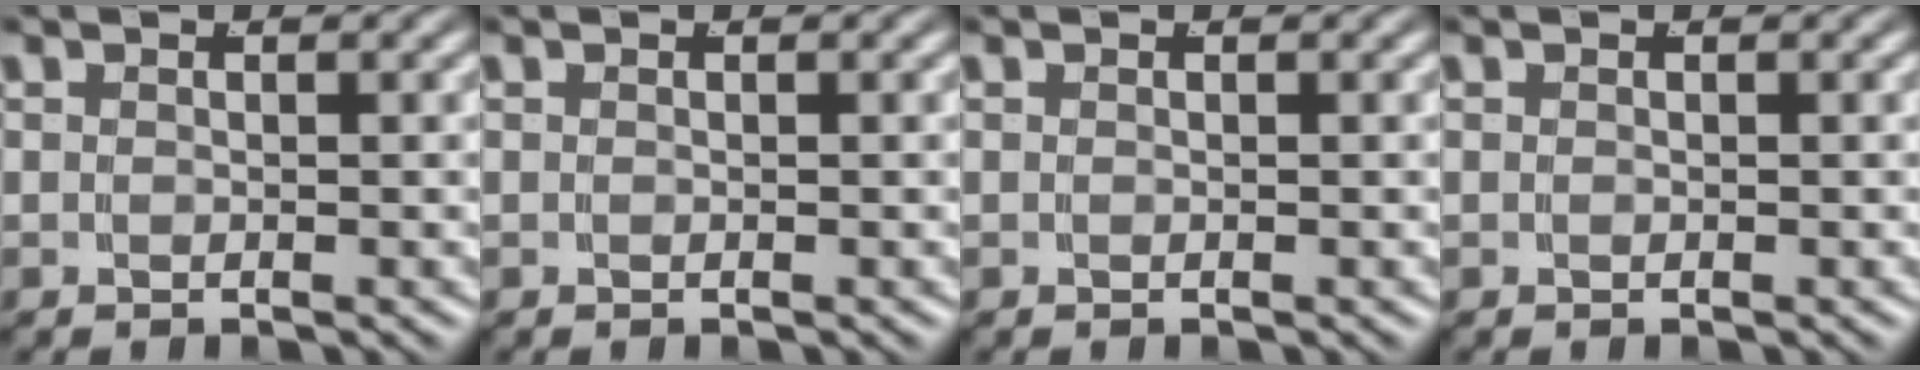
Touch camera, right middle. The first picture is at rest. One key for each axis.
{"total": 0.0}
{"total": 0.0}
{"total": 0.0}